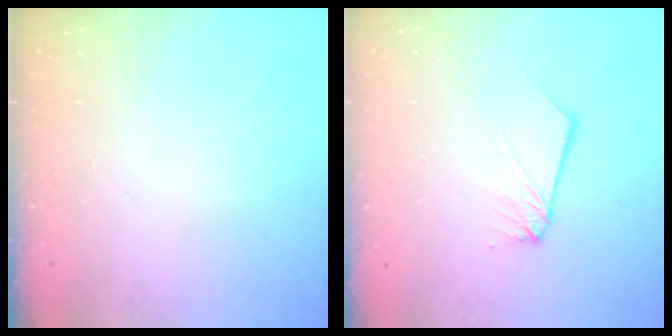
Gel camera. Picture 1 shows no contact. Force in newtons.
{"total": 2.5, "press": 2.5, "slide": 0.1}